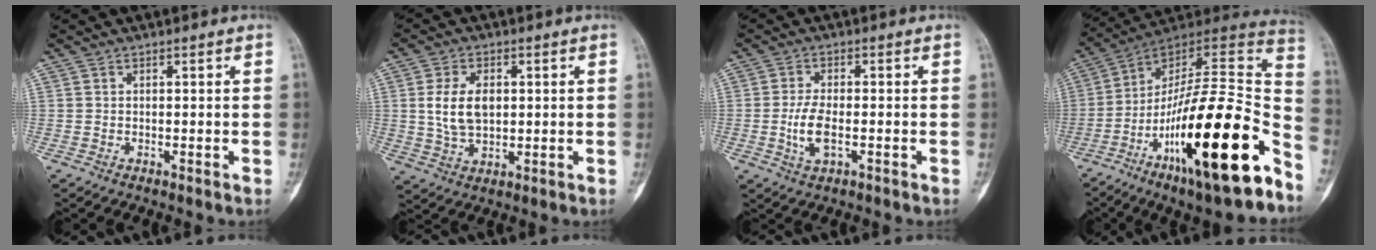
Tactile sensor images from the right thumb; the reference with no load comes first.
{"total": 8.2, "force": [1.1, 5.0, 6.3], "torque": [-0.112, -0.002, 0.027]}
{"total": 5.4, "force": [-1.2, 2.2, 4.8], "torque": [-0.105, 0.001, -0.021]}
{"total": 29.7, "force": [-14.2, 6.6, 25.2], "torque": [-0.365, 0.058, -0.231]}